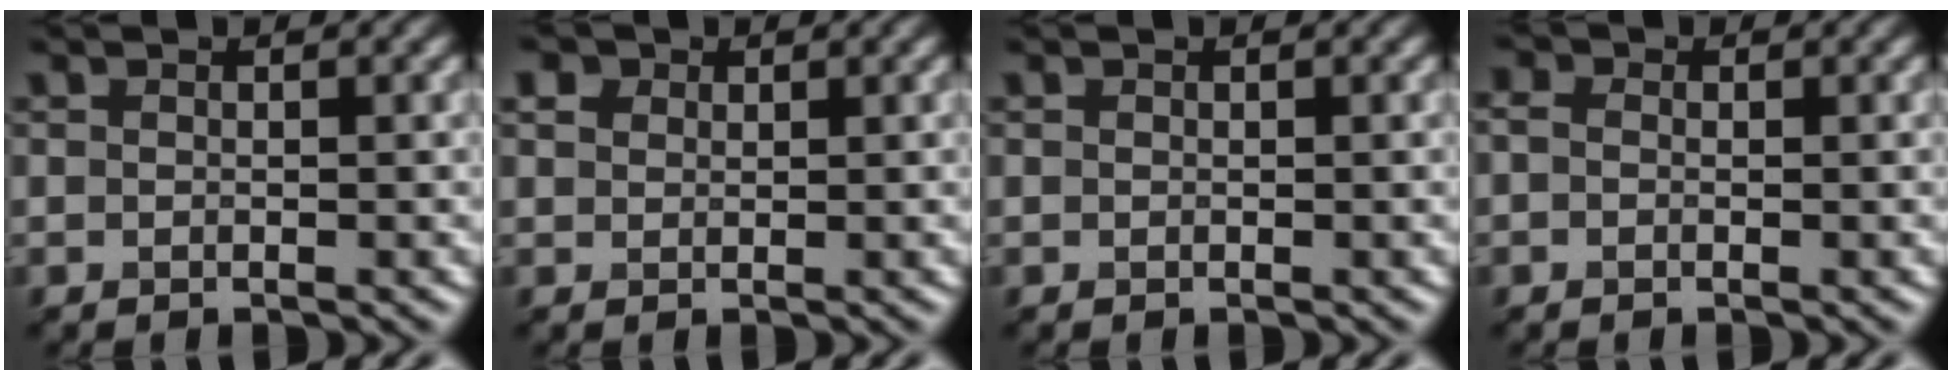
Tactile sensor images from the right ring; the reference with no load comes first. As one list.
[{"total": 1.7, "force": [1.4, 0.9, 0.3], "torque": [-0.023, 0.013, 0.021]}, {"total": 0.0}, {"total": 1.1, "force": [0.0, 0.9, 0.6], "torque": [-0.015, 0.009, -0.004]}]